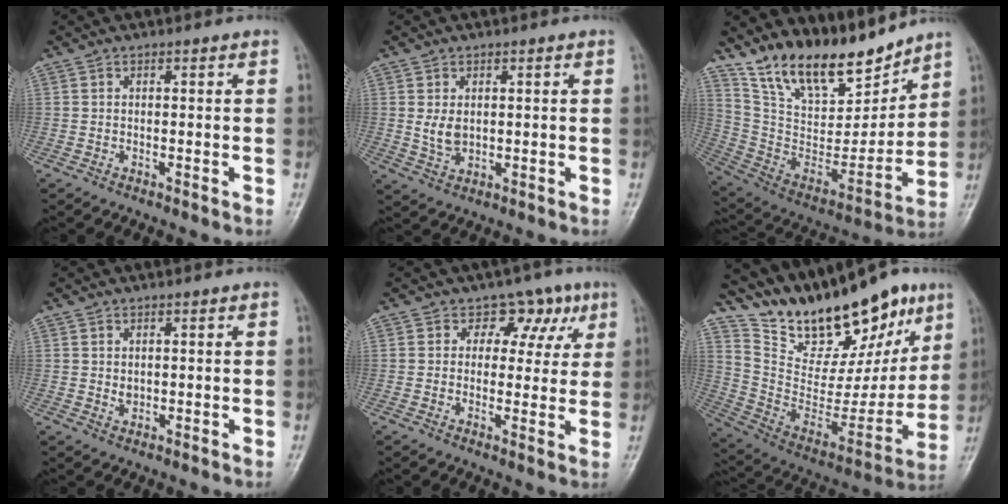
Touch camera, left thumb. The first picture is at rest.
{"total": 3.6, "force": [0.6, 2.5, 2.5], "torque": [-0.036, -0.011, 0.021]}
{"total": 19.2, "force": [15.6, 7.3, 8.6], "torque": [-0.102, -0.092, 0.287]}
{"total": 1.3, "force": [0.3, 1.1, 0.7], "torque": [-0.009, -0.004, 0.011]}
{"total": 7.0, "force": [3.2, 5.6, 2.8], "torque": [0.017, -0.002, 0.035]}
{"total": 25.5, "force": [18.8, 10.7, 13.6], "torque": [-0.163, -0.080, 0.319]}